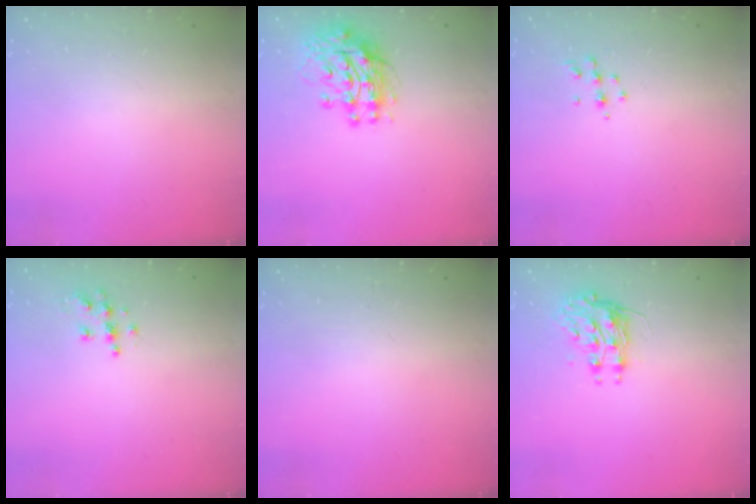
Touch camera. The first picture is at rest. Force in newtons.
{"total": 11.3, "press": 11.3, "slide": 1.1}
{"total": 4.7, "press": 4.6, "slide": 0.8}
{"total": 6.4, "press": 6.4, "slide": 0.2}
{"total": 0.0}
{"total": 8.4, "press": 8.4, "slide": 0.3}